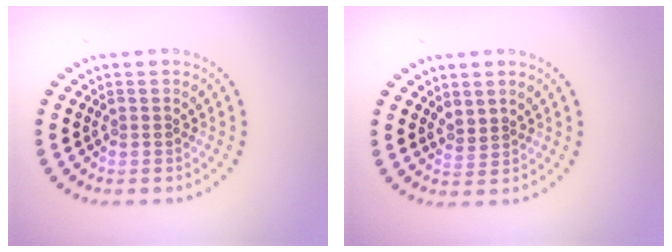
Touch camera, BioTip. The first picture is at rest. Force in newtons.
{"total": 0.9, "press": 0.5, "slide": 0.7}